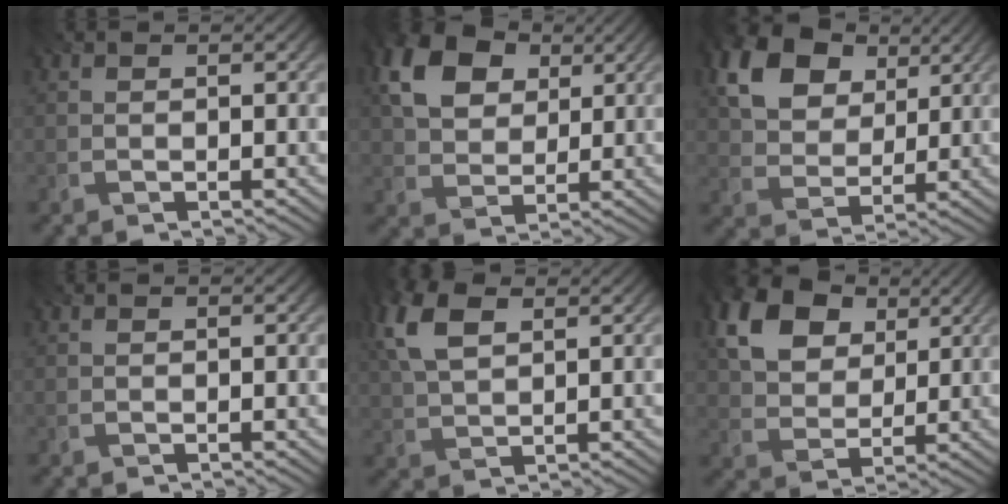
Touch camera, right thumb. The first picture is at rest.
{"total": 11.4, "force": [4.5, 7.9, 6.9], "torque": [-0.164, 0.021, 0.069]}
{"total": 15.5, "force": [7.4, 10.6, 8.5], "torque": [-0.200, 0.026, 0.146]}
{"total": 0.0}
{"total": 8.0, "force": [3.1, 4.2, 6.1], "torque": [-0.167, 0.016, 0.061]}
{"total": 13.8, "force": [6.4, 9.3, 7.9], "torque": [-0.186, 0.019, 0.117]}